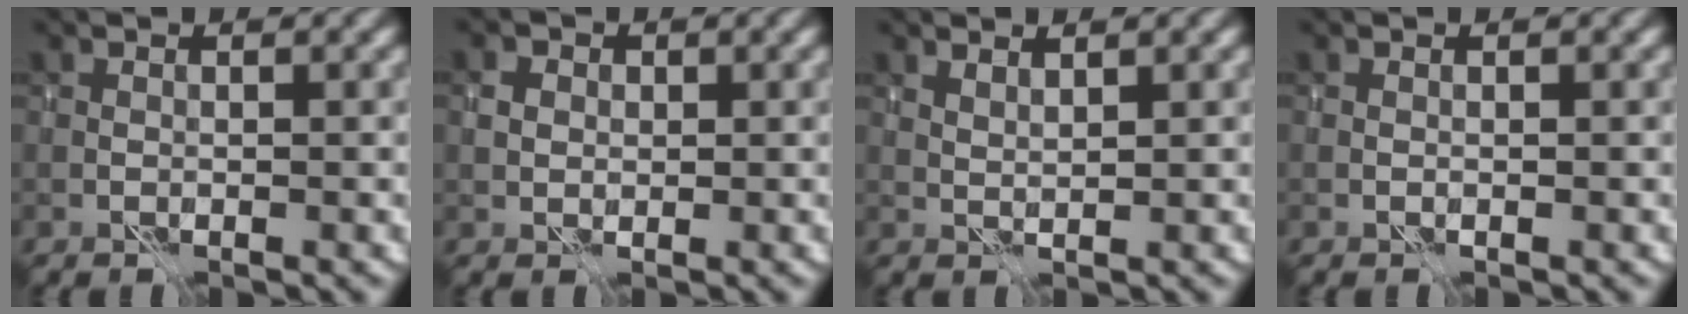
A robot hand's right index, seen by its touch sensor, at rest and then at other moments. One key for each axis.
{"total": 1.7, "fx": 0.5, "fy": 1.5, "fz": 0.7, "tx": -0.015, "ty": 0.005, "tz": 0.006}
{"total": 1.3, "fx": 1.3, "fy": -0.1, "fz": 0.3, "tx": -0.015, "ty": -0.001, "tz": 0.026}
{"total": 0.0}